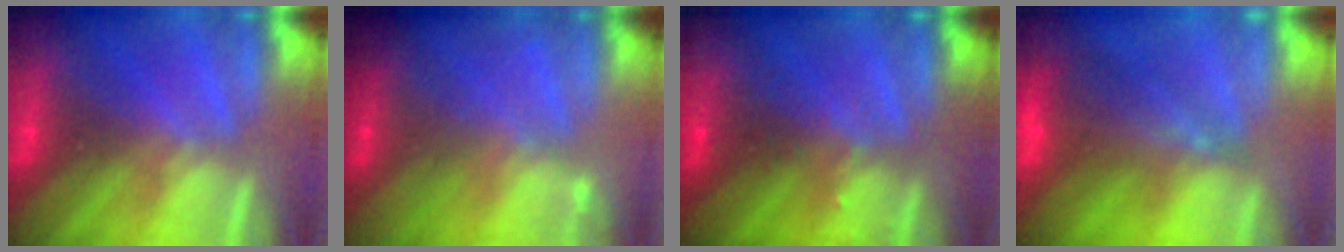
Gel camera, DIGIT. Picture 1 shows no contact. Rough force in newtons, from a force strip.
{"total": 2.0}
{"total": 3.0}
{"total": 6.9}